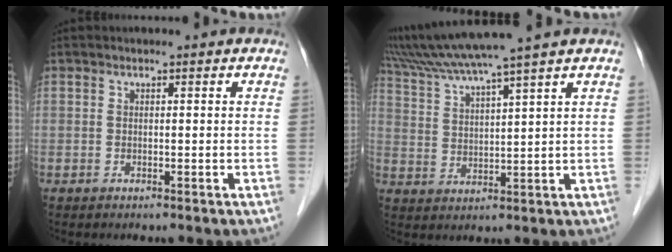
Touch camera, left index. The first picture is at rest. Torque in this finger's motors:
{"motor_torque": [0.93, -1.21, 0.29, 0.21]}